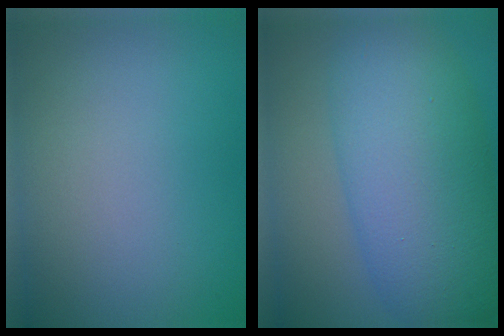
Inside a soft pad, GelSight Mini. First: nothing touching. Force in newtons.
{"total": 10.4, "press": 10.4, "slide": 0.4}